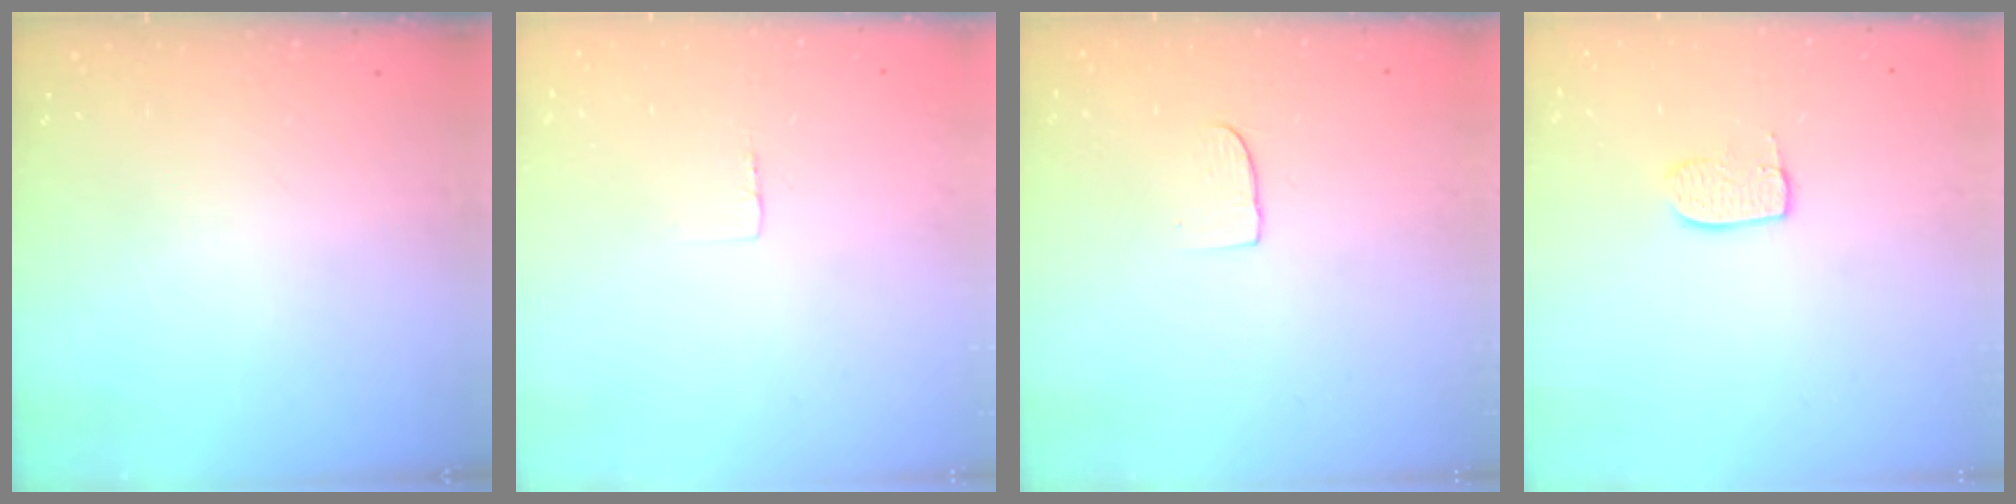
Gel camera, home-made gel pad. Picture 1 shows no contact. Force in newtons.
{"total": 2.3, "press": 2.3, "slide": 0.1}
{"total": 4.7, "press": 4.7, "slide": 0.4}
{"total": 7.1, "press": 7.0, "slide": 0.4}